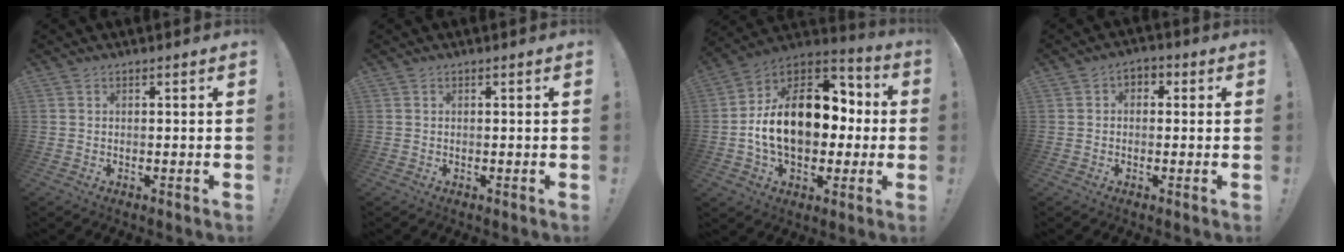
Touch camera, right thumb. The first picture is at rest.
{"total": 0.0}
{"total": 21.1, "force": [0.0, 14.4, 15.5], "torque": [-0.247, 0.011, 0.013]}
{"total": 3.0, "force": [-0.7, 2.4, 1.6], "torque": [-0.025, 0.014, -0.013]}